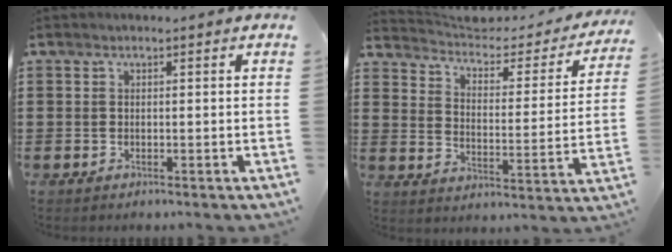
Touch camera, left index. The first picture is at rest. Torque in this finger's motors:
{"motor_torque": [2.01, -0.12, 0.51, 0.03]}